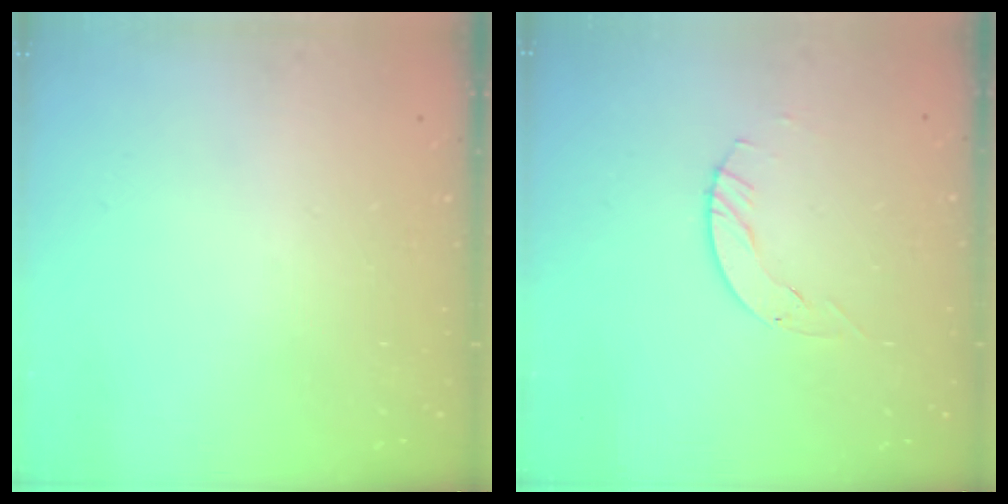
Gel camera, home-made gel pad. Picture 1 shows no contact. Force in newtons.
{"total": 3.1, "press": 3.1, "slide": 0.4}